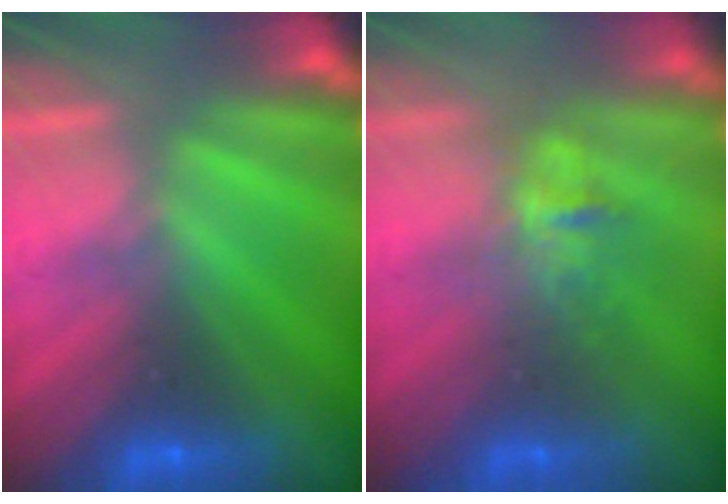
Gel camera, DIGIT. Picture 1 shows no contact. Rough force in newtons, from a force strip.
{"total": 2.8}